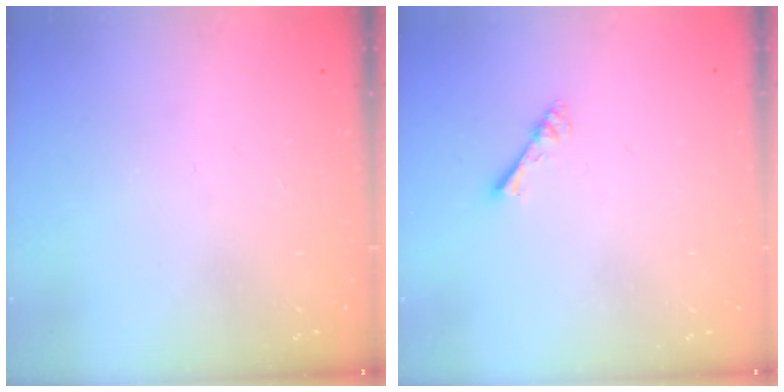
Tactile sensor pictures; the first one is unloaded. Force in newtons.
{"total": 2.4, "press": 2.4, "slide": 0.2}